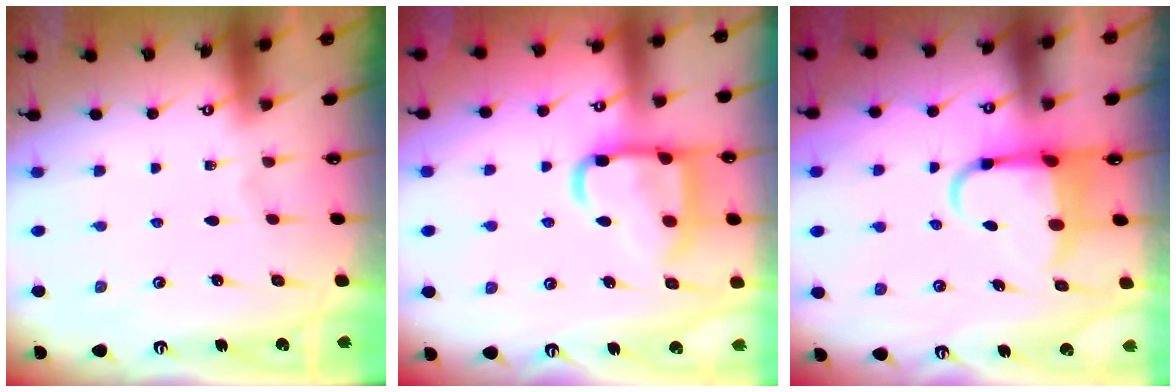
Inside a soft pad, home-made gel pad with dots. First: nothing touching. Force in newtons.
{"total": 16.8, "press": 16.7, "slide": 1.6}
{"total": 6.1, "press": 6.0, "slide": 1.3}